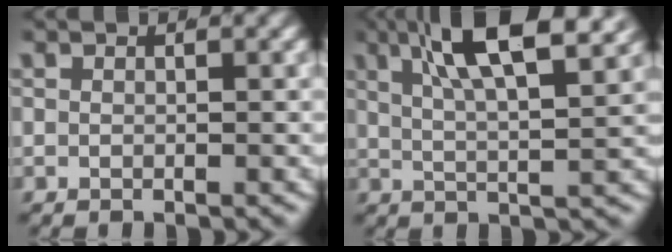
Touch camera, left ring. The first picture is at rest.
{"total": 8.2, "force": [4.1, 1.8, 6.9], "torque": [-0.109, 0.006, 0.064]}